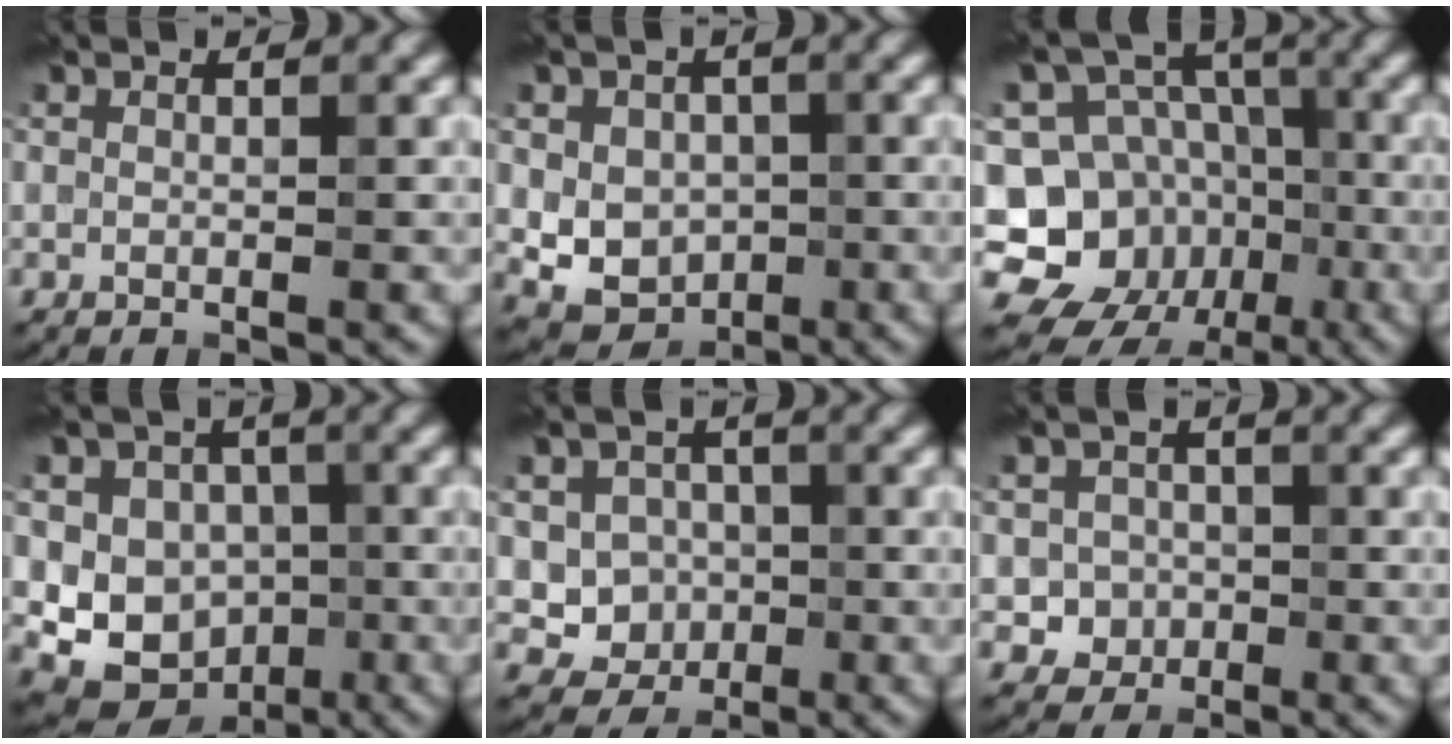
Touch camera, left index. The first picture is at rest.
{"total": 5.3, "force": [0.1, 4.4, 2.9], "torque": [-0.038, -0.003, -0.004]}
{"total": 11.7, "force": [-4.1, 10.1, 4.2], "torque": [-0.073, 0.007, -0.091]}
{"total": 8.8, "force": [-0.9, 7.9, 3.8], "torque": [-0.044, 0.005, -0.037]}
{"total": 3.9, "force": [-0.4, 3.5, 1.5], "torque": [-0.018, -0.002, -0.011]}
{"total": 2.9, "force": [-0.6, 2.7, 0.7], "torque": [0.009, 0.001, -0.019]}